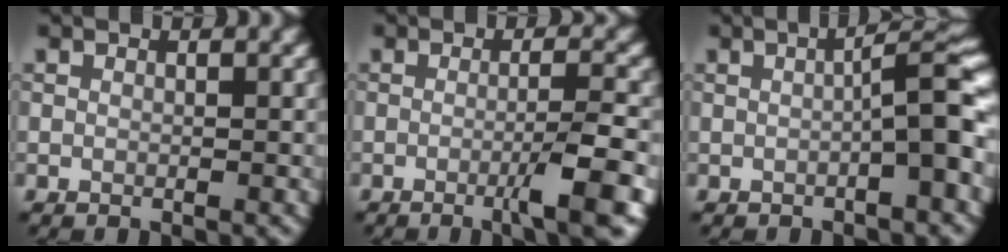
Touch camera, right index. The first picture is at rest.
{"total": 4.6, "force": [-1.7, 0.6, 4.2], "torque": [-0.060, 0.005, -0.037]}
{"total": 4.4, "force": [-1.0, 0.4, 4.3], "torque": [-0.063, 0.023, -0.018]}